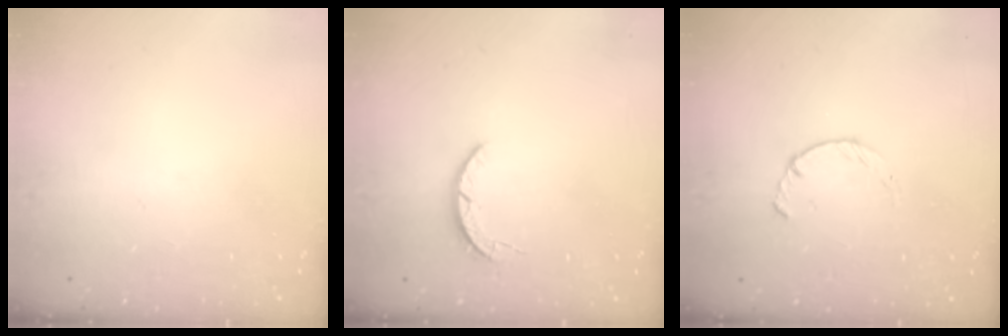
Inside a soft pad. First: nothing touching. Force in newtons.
{"total": 2.2, "press": 2.2, "slide": 0.4}
{"total": 2.2, "press": 2.2, "slide": 0.4}